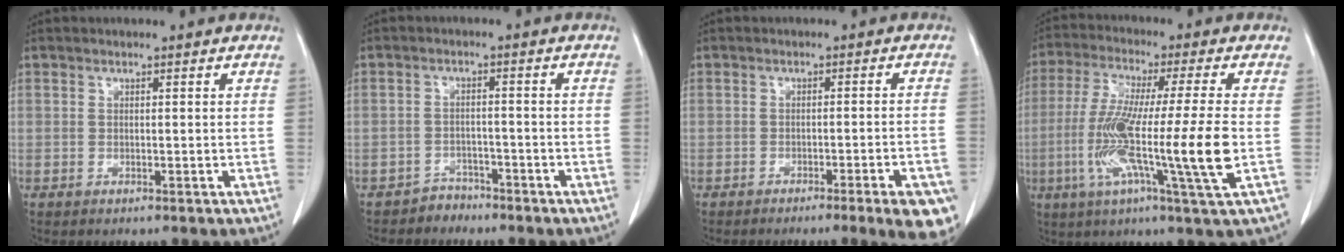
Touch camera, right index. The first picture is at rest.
{"total": 2.7, "force": [-2.3, 1.3, -0.5], "torque": [0.005, 0.005, -0.037]}
{"total": 9.5, "force": [-6.3, 1.1, 7.0], "torque": [-0.053, 0.002, -0.083]}
{"total": 15.8, "force": [-3.3, -1.2, 15.4], "torque": [-0.295, -0.027, -0.070]}